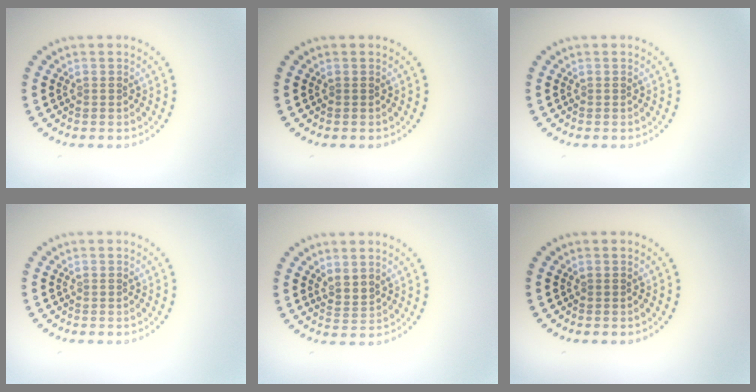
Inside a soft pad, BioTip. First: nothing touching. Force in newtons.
{"total": 0.0}
{"total": 0.0}
{"total": 0.0}
{"total": 1.8, "press": 1.3, "slide": 1.3}
{"total": 0.0}